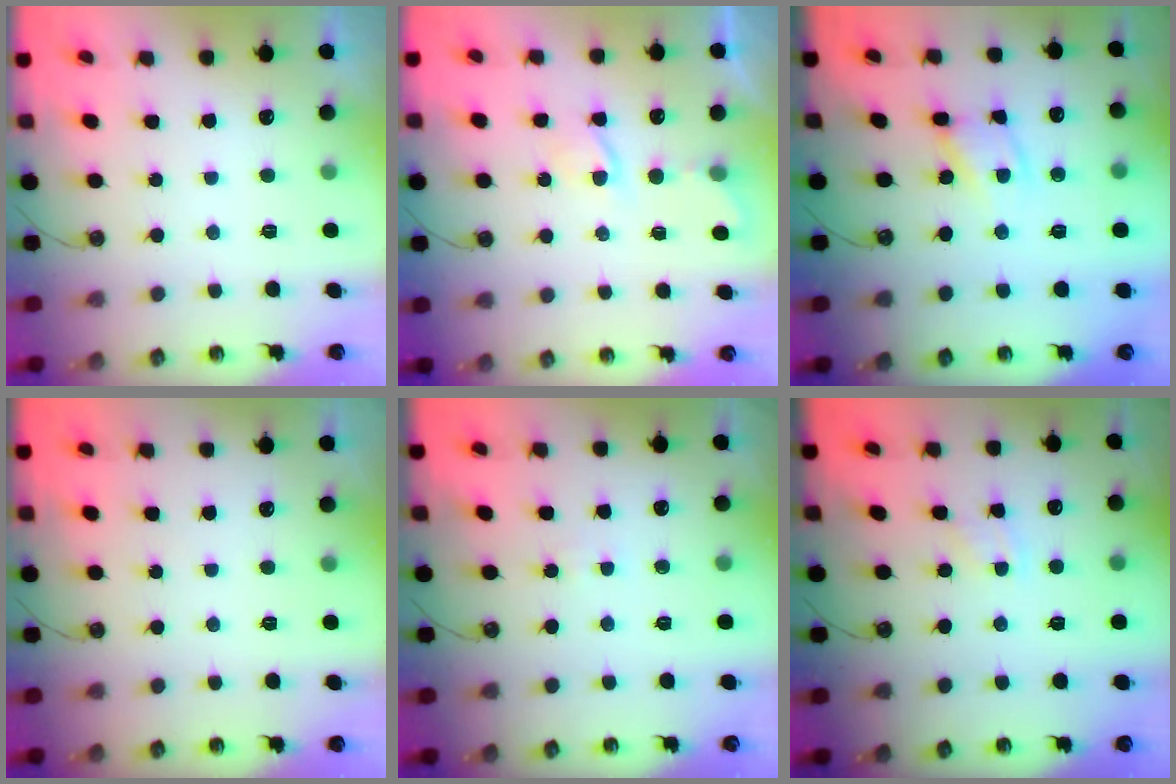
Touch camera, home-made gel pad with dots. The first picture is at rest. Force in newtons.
{"total": 3.3, "press": 3.3, "slide": 0.6}
{"total": 8.2, "press": 8.1, "slide": 0.5}
{"total": 1.2, "press": 1.1, "slide": 0.3}
{"total": 2.8, "press": 2.8, "slide": 0.3}
{"total": 2.0, "press": 2.0, "slide": 0.4}